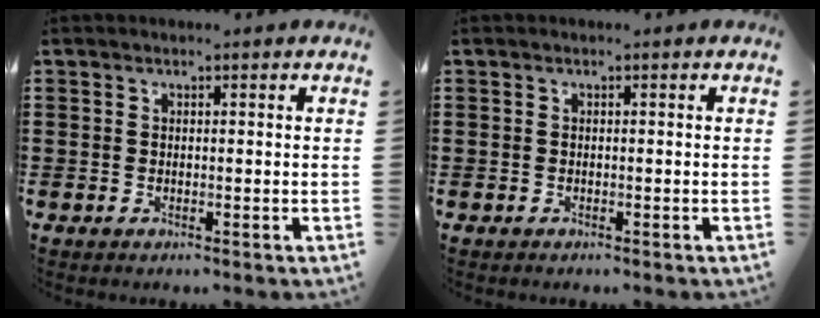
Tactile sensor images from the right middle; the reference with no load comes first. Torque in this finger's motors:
{"motor_torque": [0.52, -0.33, 0.01, 0.00]}